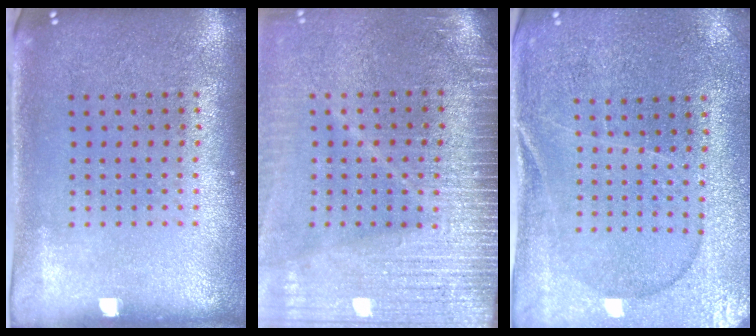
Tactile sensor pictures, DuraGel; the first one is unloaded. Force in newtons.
{"total": 3.9, "press": 3.4, "slide": 1.9}
{"total": 1.1, "press": 1.1, "slide": 0.4}